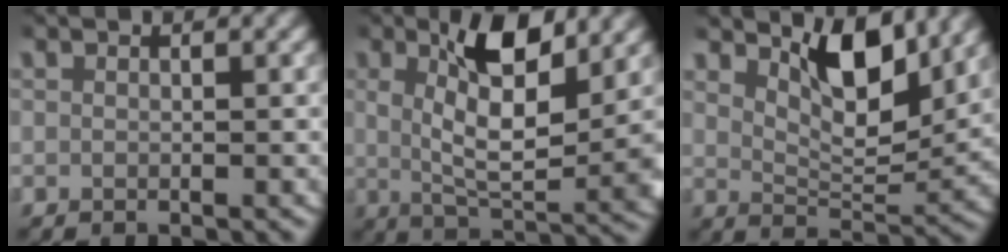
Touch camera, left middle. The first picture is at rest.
{"total": 8.5, "force": [2.3, 2.9, 7.7], "torque": [-0.123, -0.015, 0.045]}
{"total": 6.3, "force": [4.0, 2.1, 4.5], "torque": [-0.077, -0.012, 0.067]}